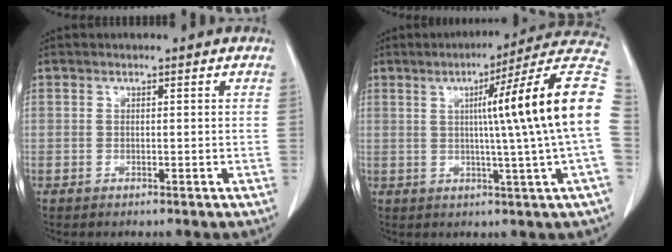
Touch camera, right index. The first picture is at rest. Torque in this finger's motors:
{"motor_torque": [2.14, 0.00, 1.05, 0.21]}